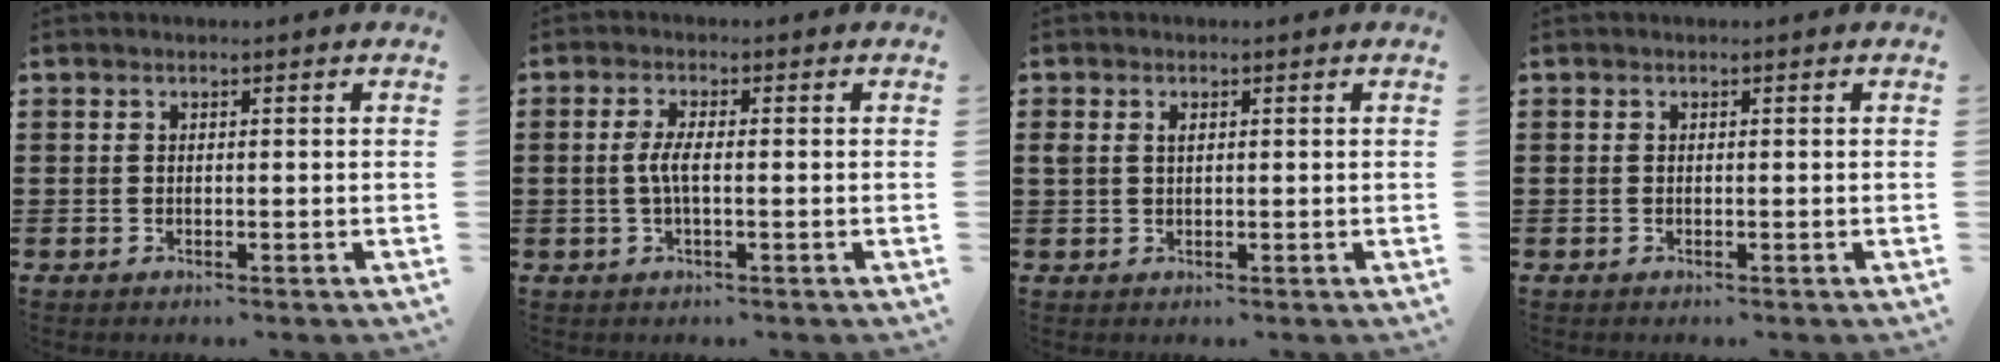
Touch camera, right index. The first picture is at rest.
{"total": 3.2, "force": [-0.4, 0.7, 3.1], "torque": [-0.071, -0.006, -0.012]}
{"total": 1.3, "force": [0.5, 0.8, 0.9], "torque": [-0.020, 0.006, 0.008]}
{"total": 0.0}